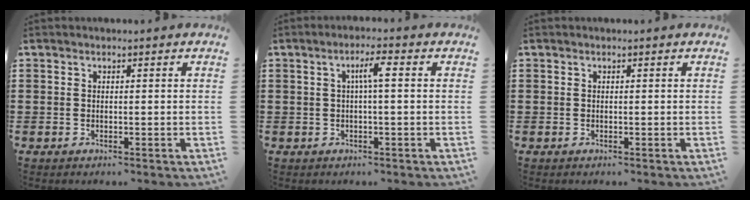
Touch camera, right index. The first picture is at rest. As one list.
[{"total": 3.5, "force": [0.3, 0.3, 3.5], "torque": [-0.065, 0.006, 0.001]}, {"total": 0.0}]